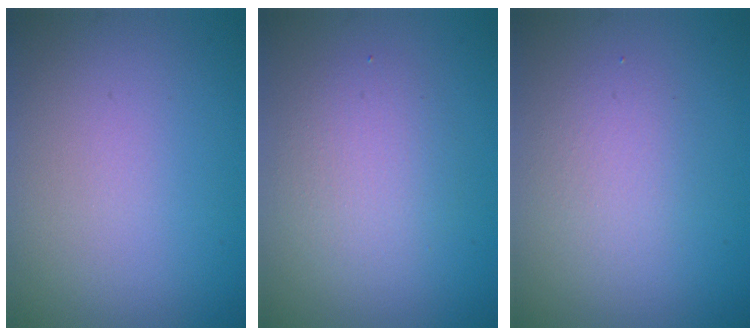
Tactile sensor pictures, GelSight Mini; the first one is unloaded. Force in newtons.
{"total": 2.8, "press": 2.8, "slide": 0.2}
{"total": 2.1, "press": 2.1, "slide": 0.1}